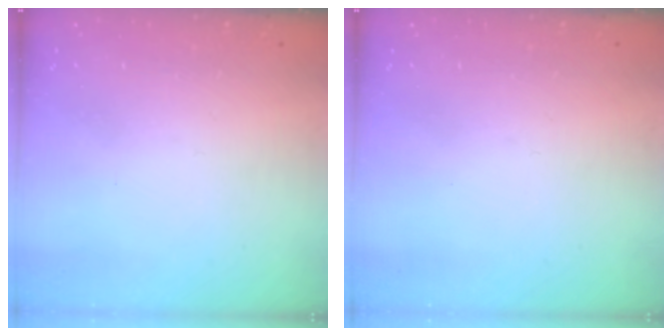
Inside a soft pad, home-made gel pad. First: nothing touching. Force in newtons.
{"total": 0.0}